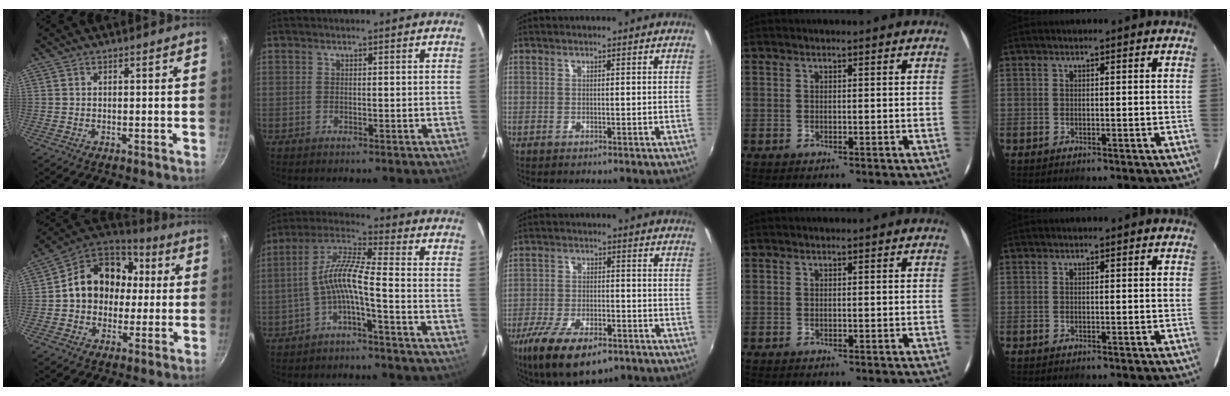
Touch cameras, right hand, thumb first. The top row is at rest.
{"thumb": {"total": 17.2, "force": [1.4, 14.3, 9.5], "torque": [-0.121, 0.039, 0.010]}, "index": {"total": 7.7, "force": [-3.0, 0.3, 7.1], "torque": [-0.167, 0.018, -0.058]}, "middle": {"total": 14.4, "force": [-9.1, 5.8, 9.5], "torque": [-0.201, -0.040, -0.156]}}